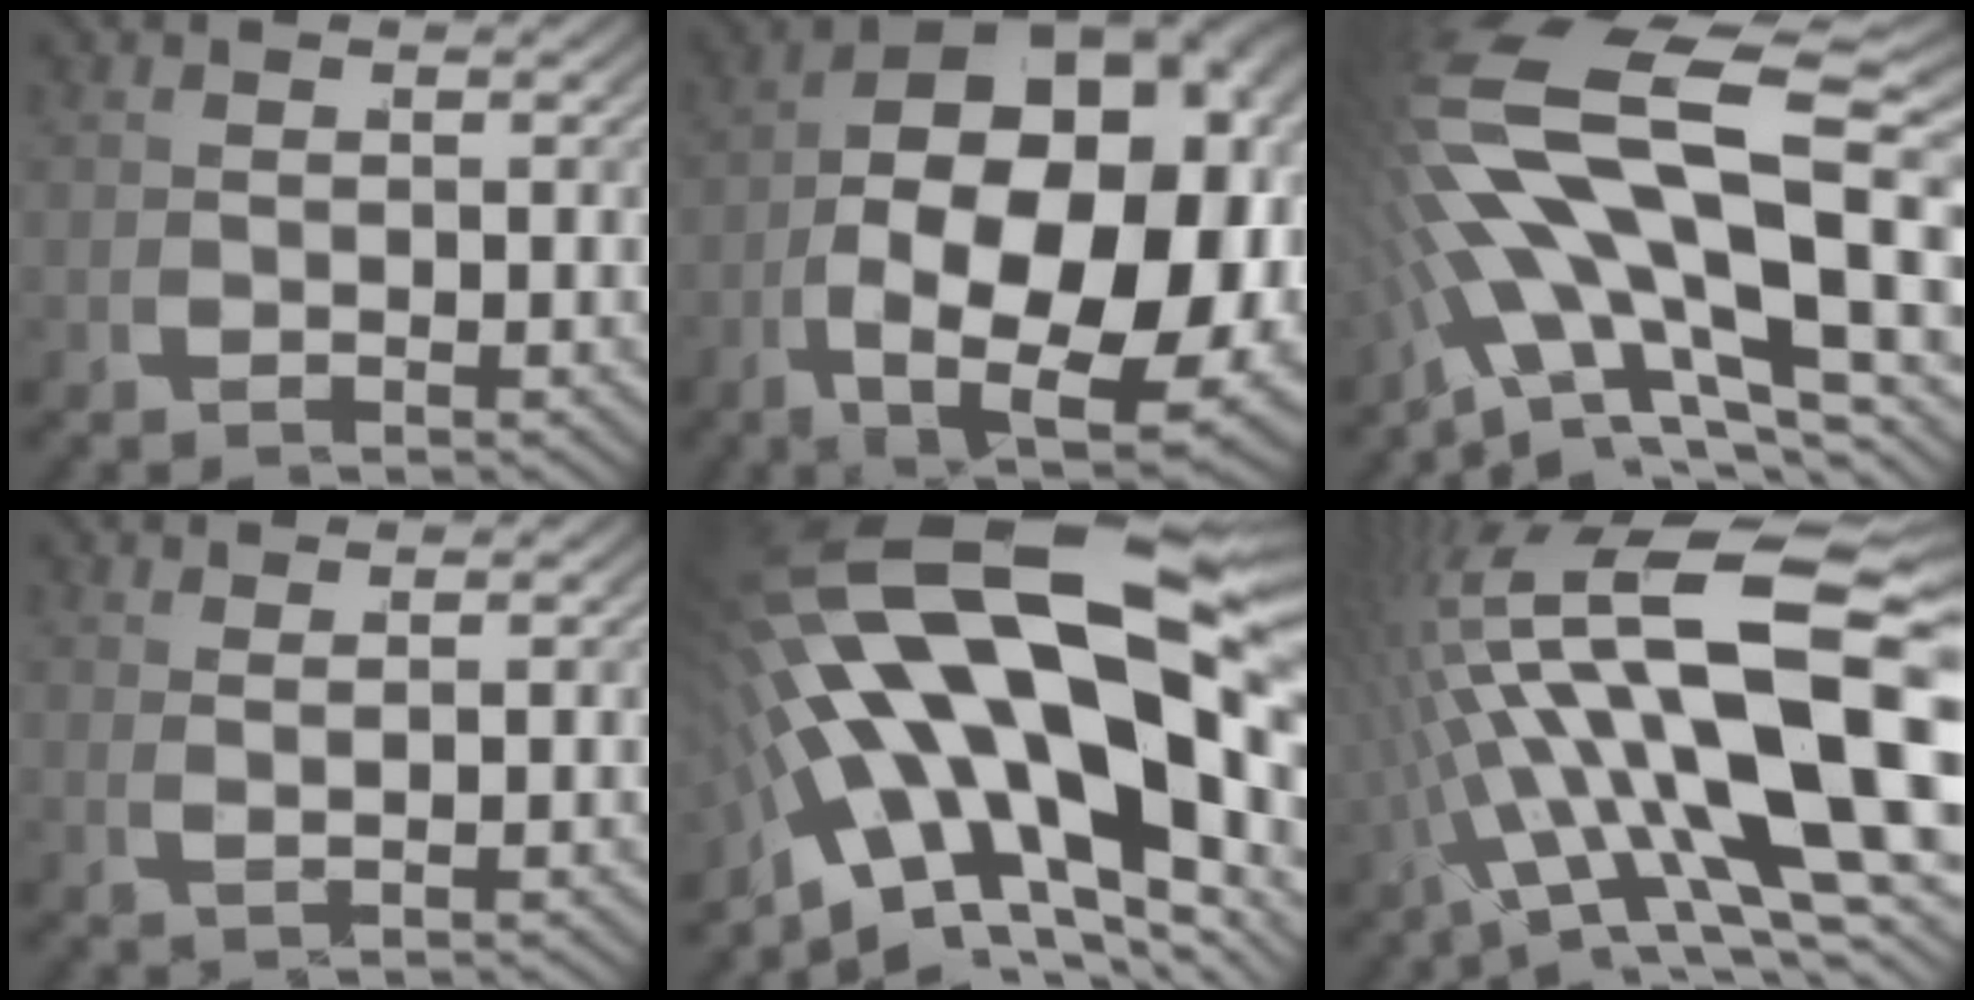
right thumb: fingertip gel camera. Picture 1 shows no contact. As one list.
[{"total": 23.8, "force": [-1.3, 14.3, 19.0], "torque": [-0.329, -0.063, -0.007]}, {"total": 13.1, "force": [-0.1, 6.9, 11.2], "torque": [-0.245, -0.024, 0.002]}, {"total": 2.1, "force": [1.7, -1.2, 0.3], "torque": [0.007, 0.016, 0.023]}, {"total": 18.8, "force": [-0.1, 9.9, 16.0], "torque": [-0.304, -0.028, 0.004]}, {"total": 15.7, "force": [0.0, 7.0, 14.1], "torque": [-0.266, -0.031, 0.012]}]